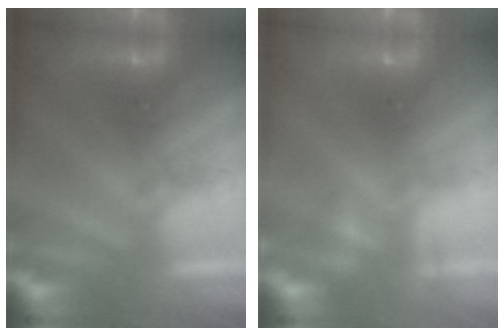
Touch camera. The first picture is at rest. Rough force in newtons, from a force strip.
{"total": 2.1}